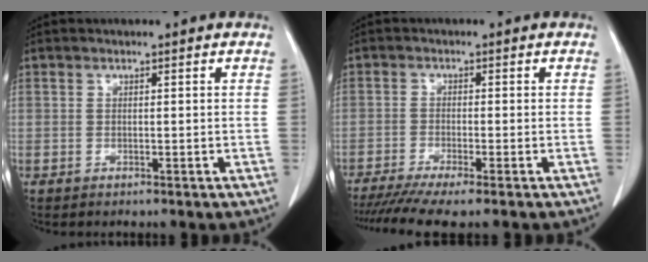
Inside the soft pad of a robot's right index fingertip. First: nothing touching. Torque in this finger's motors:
{"motor_torque": [0.83, -0.65, 0.35, 0.11]}